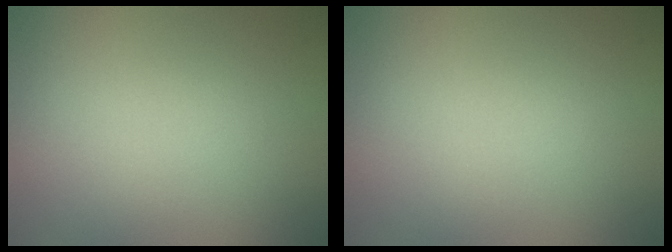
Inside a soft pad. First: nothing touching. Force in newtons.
{"total": 0.0}